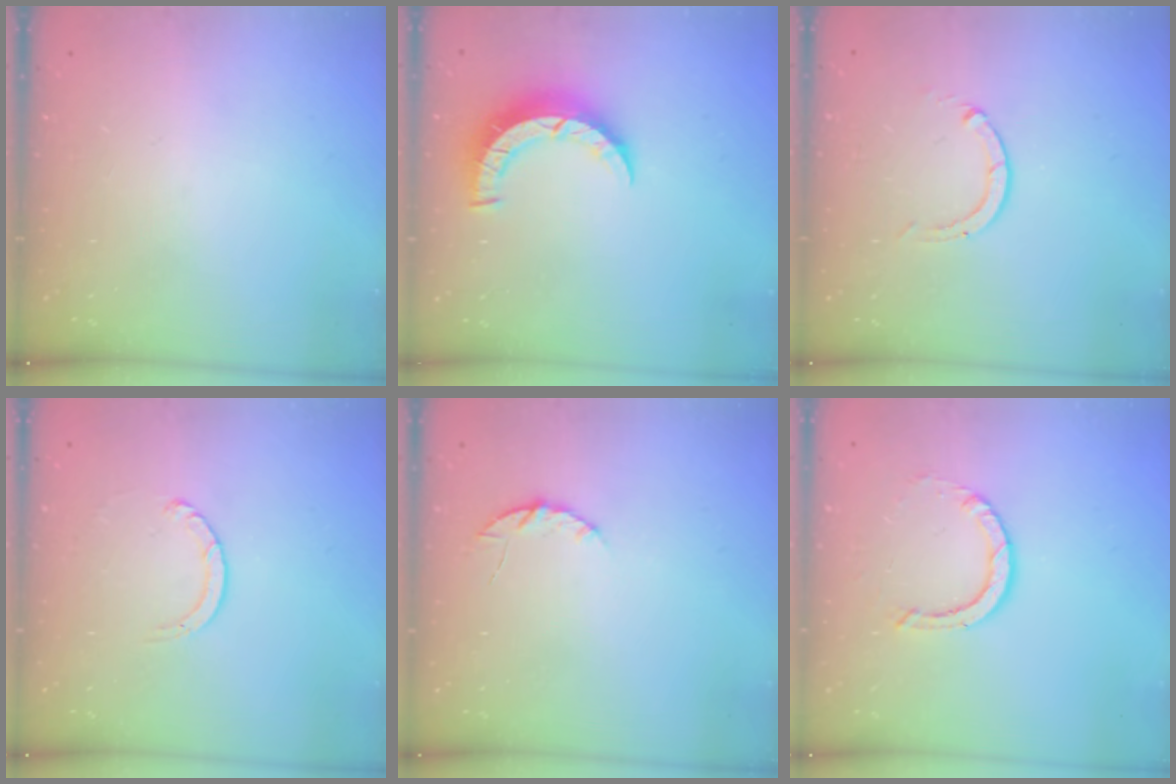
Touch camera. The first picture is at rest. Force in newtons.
{"total": 7.1, "press": 7.0, "slide": 0.8}
{"total": 0.0}
{"total": 1.3, "press": 1.2, "slide": 0.2}
{"total": 4.2, "press": 4.2, "slide": 0.5}
{"total": 2.9, "press": 2.9, "slide": 0.2}